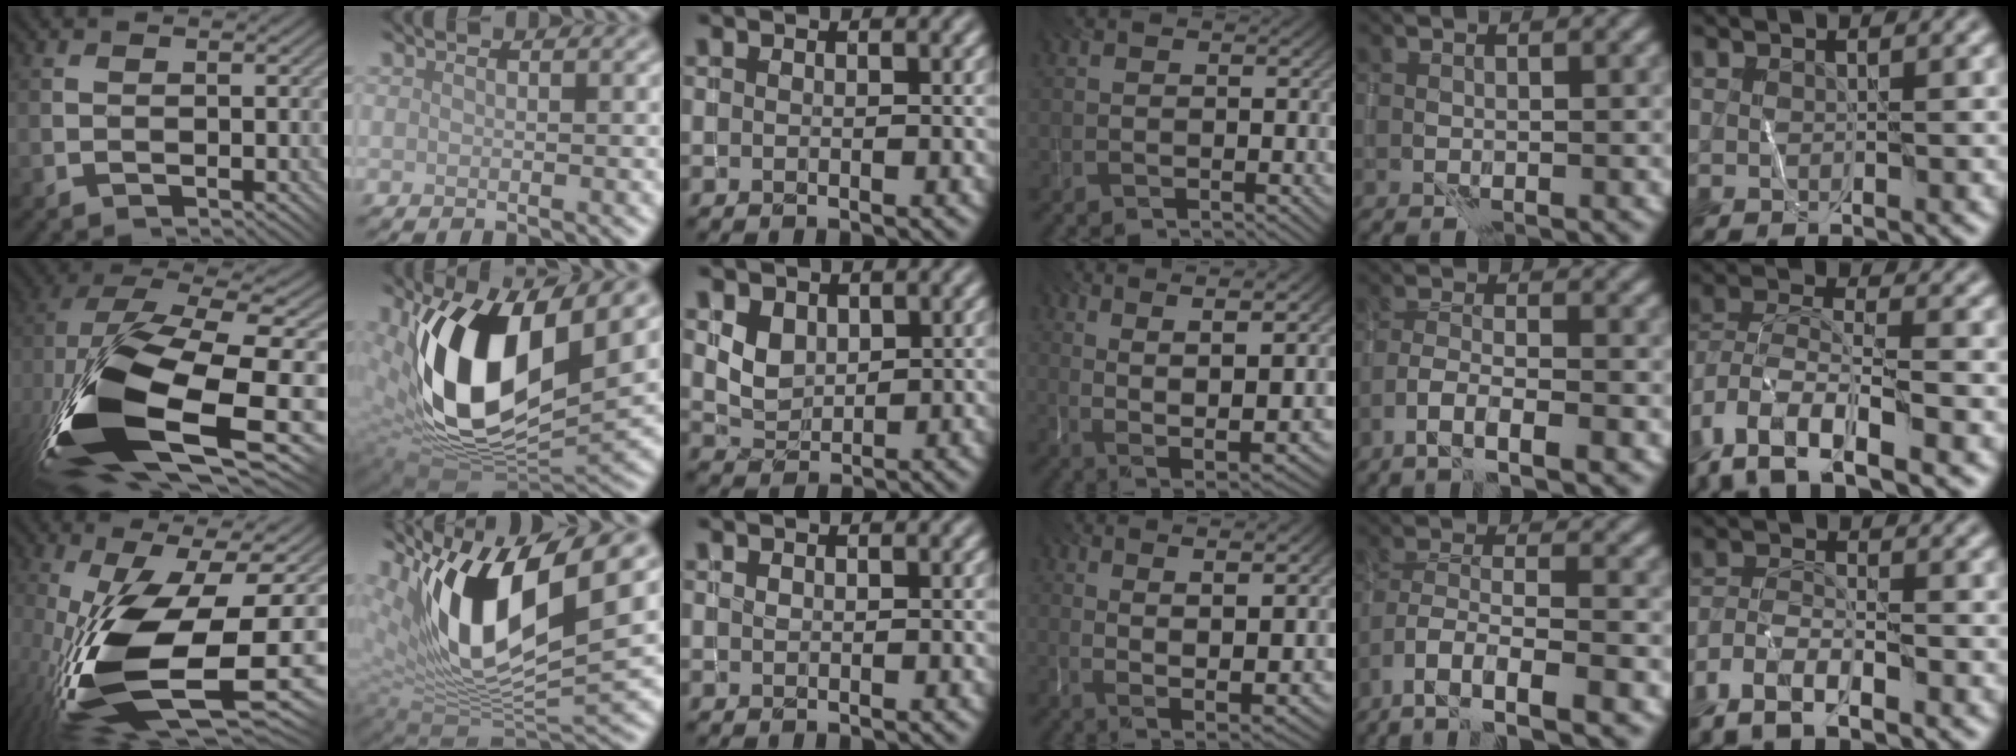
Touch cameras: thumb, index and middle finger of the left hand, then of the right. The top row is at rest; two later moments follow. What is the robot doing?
{"motion": "wrap", "object": "yarn"}